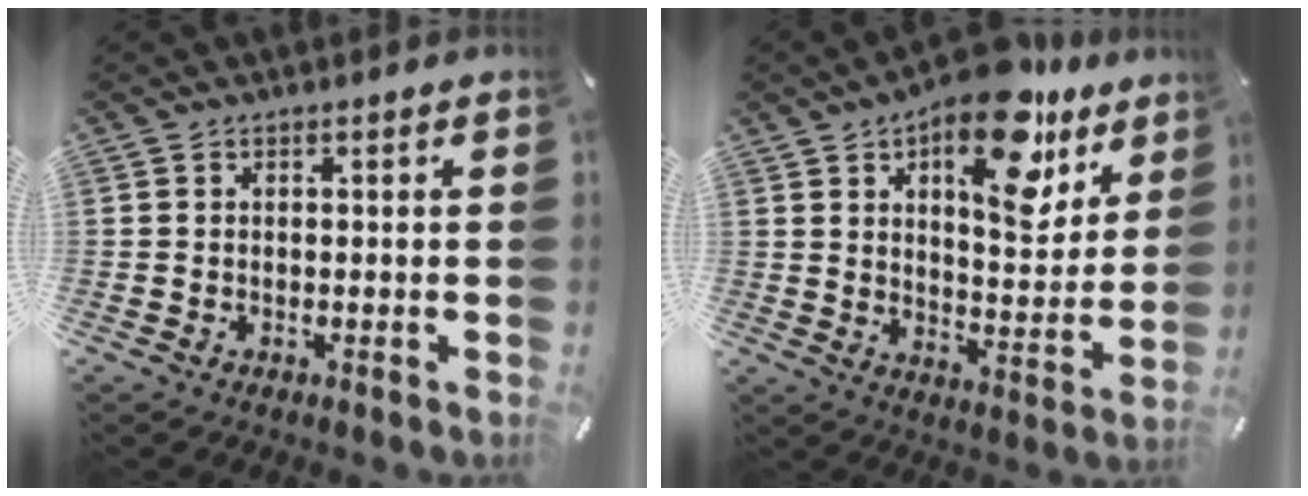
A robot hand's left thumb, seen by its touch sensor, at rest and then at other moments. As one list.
[{"total": 18.0, "force": [11.3, 8.4, 11.1], "torque": [-0.142, -0.076, 0.187]}]